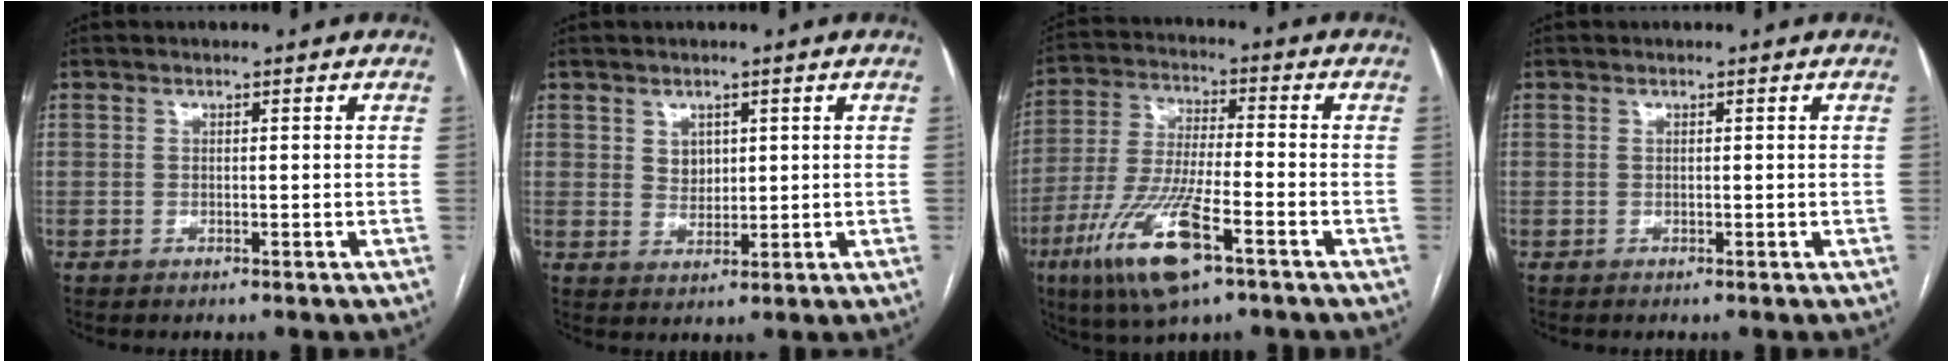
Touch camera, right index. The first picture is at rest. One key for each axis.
{"total": 2.8, "fx": 1.2, "fy": 2.1, "fz": 1.4, "tx": -0.025, "ty": -0.001, "tz": 0.028}
{"total": 14.2, "fx": -7.1, "fy": 2.5, "fz": 12.0, "tx": -0.249, "ty": -0.025, "tz": -0.127}
{"total": 0.0}